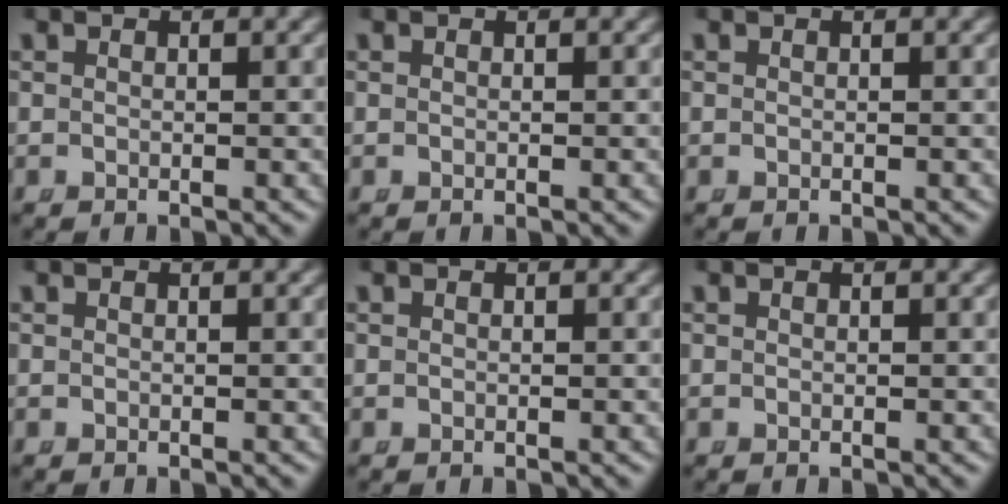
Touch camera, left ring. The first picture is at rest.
{"total": 0.0}
{"total": 0.0}
{"total": 0.0}
{"total": 0.0}
{"total": 0.0}